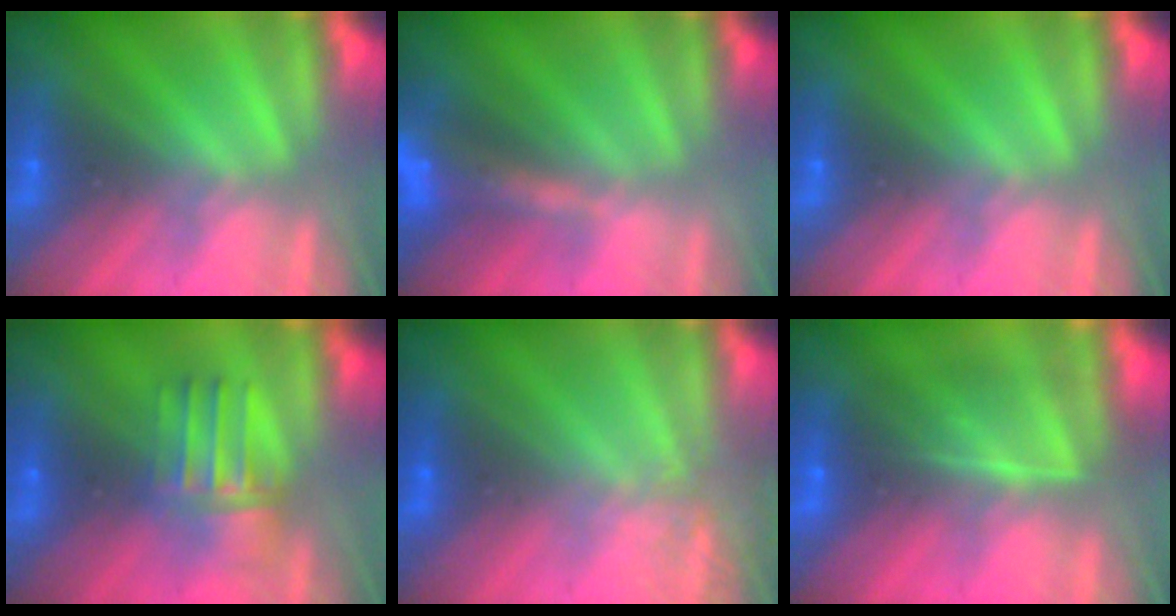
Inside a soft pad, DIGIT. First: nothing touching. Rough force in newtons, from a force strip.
{"total": 5.8}
{"total": 0.0}
{"total": 4.7}
{"total": 2.2}
{"total": 7.4}